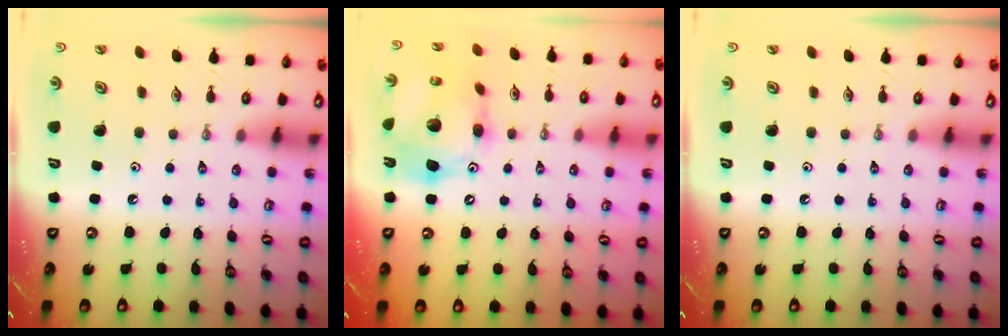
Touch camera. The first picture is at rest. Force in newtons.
{"total": 16.5, "press": 16.4, "slide": 2.0}
{"total": 0.0}